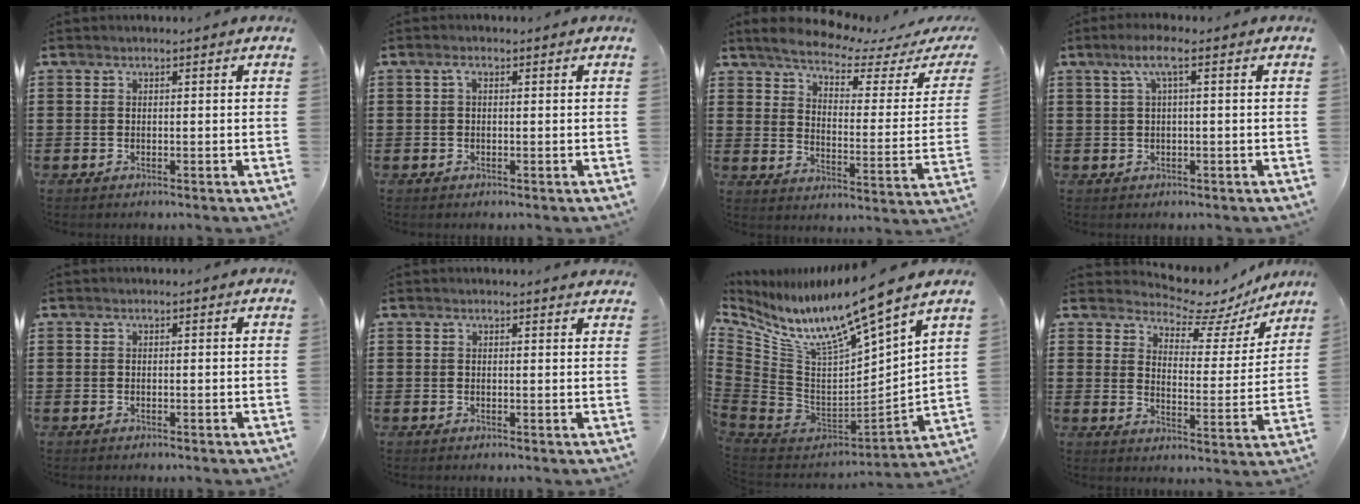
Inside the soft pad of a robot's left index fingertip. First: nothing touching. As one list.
[{"total": 1.0, "force": [0.0, 0.4, 0.9], "torque": [-0.019, 0.002, 0.000]}, {"total": 4.9, "force": [4.3, 0.6, 2.4], "torque": [-0.073, -0.027, 0.066]}, {"total": 3.6, "force": [0.8, 0.4, 3.5], "torque": [-0.070, 0.005, 0.011]}, {"total": 0.0}, {"total": 1.0, "force": [1.0, 0.0, 0.2], "torque": [-0.005, -0.002, 0.019]}, {"total": 10.9, "force": [8.6, 0.8, 6.7], "torque": [-0.157, -0.083, 0.138]}, {"total": 5.7, "force": [5.3, 1.5, 1.5], "torque": [-0.045, -0.044, 0.086]}]